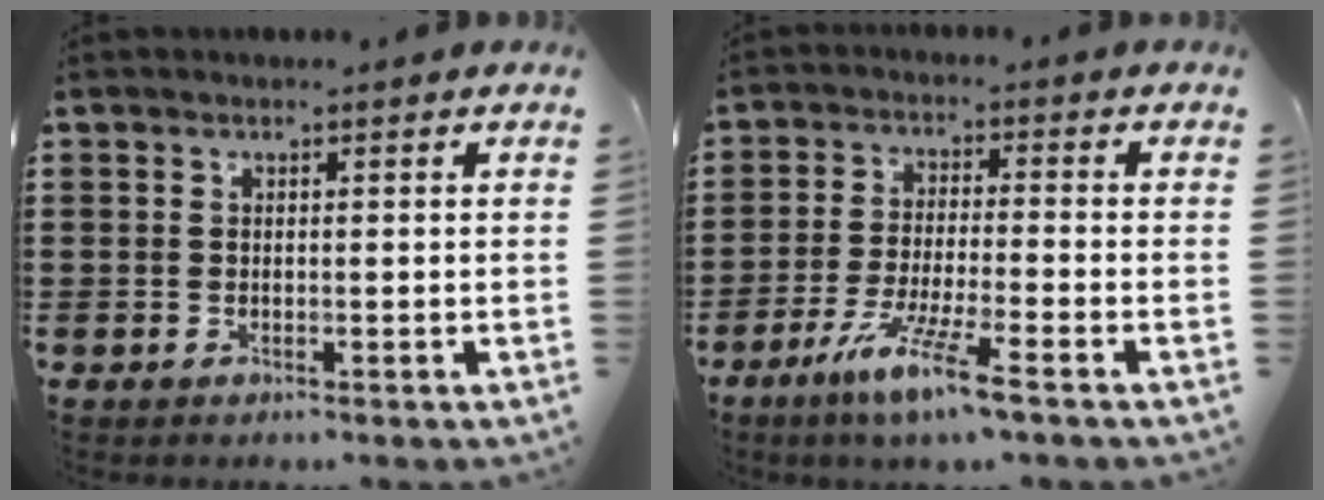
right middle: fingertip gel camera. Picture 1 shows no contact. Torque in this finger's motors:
{"motor_torque": [1.92, -0.22, 0.79, 0.14]}